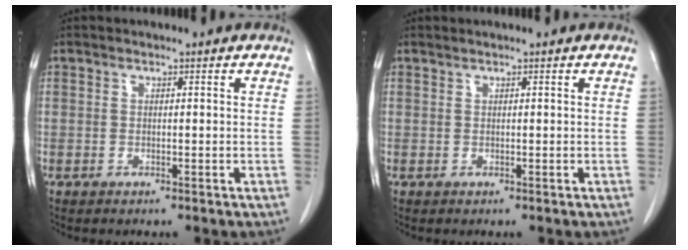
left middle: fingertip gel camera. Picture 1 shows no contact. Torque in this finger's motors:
{"motor_torque": [0.02, -0.46, -0.09, 0.00]}